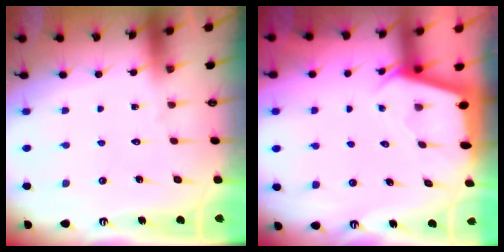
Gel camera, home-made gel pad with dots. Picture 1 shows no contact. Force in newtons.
{"total": 2.3, "press": 2.3, "slide": 0.3}